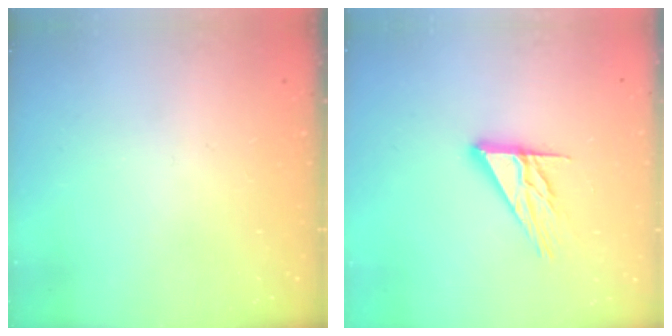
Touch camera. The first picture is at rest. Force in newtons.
{"total": 12.3, "press": 12.3, "slide": 1.2}